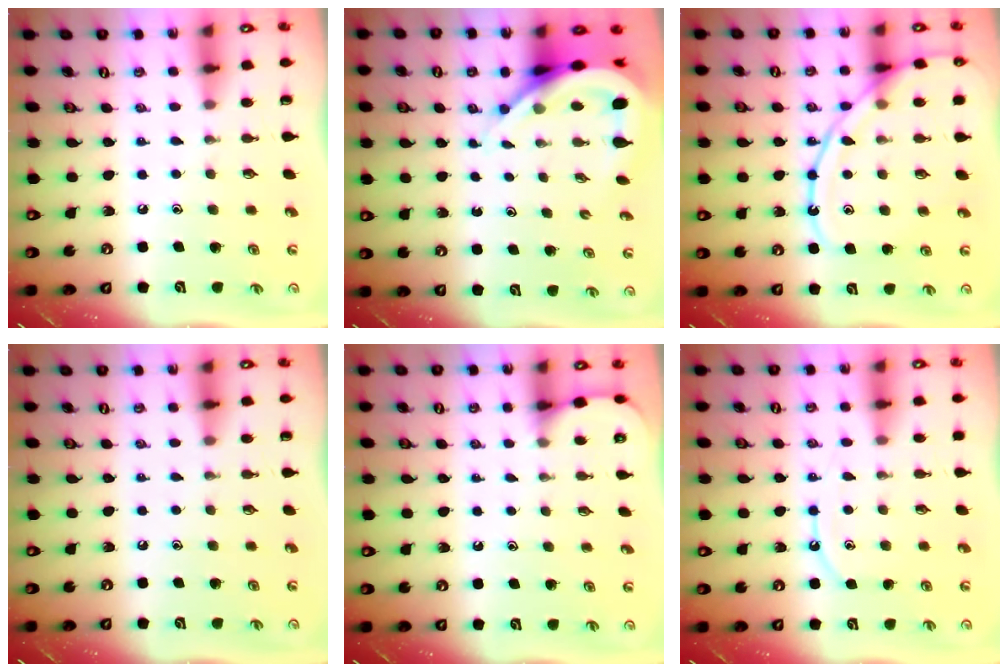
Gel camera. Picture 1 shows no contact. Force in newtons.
{"total": 9.2, "press": 9.2, "slide": 1.2}
{"total": 12.9, "press": 12.9, "slide": 1.3}
{"total": 0.0}
{"total": 3.5, "press": 3.5, "slide": 0.3}
{"total": 7.3, "press": 7.3, "slide": 0.8}